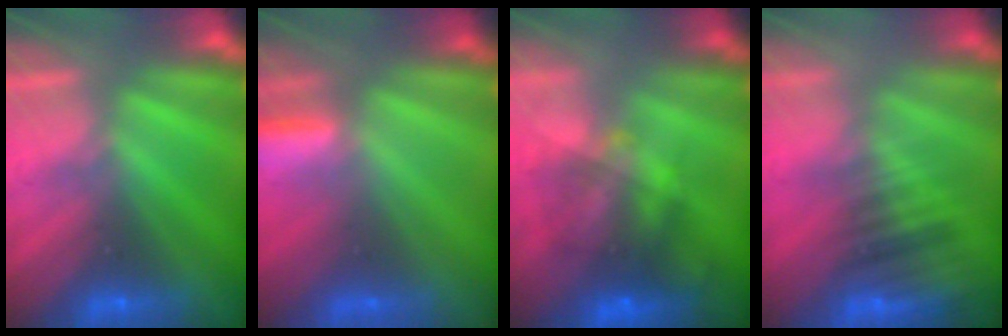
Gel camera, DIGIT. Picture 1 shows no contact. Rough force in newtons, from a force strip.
{"total": 2.8}
{"total": 6.9}
{"total": 4.6}